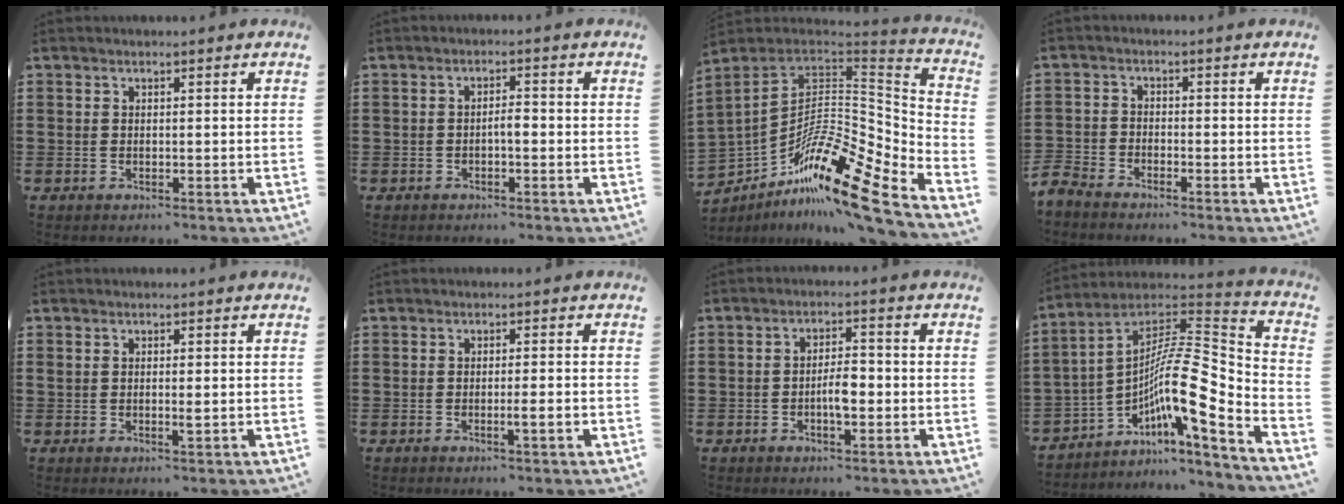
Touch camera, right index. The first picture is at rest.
{"total": 1.9, "force": [-0.6, 0.6, 1.7], "torque": [-0.033, 0.003, -0.012]}
{"total": 17.2, "force": [-10.8, 4.9, 12.5], "torque": [-0.226, 0.002, -0.202]}
{"total": 2.9, "force": [-2.9, 0.3, -0.1], "torque": [-0.020, -0.006, -0.068]}
{"total": 1.4, "force": [0.0, 0.4, 1.3], "torque": [-0.024, 0.000, 0.001]}
{"total": 2.3, "force": [-0.7, 0.0, 2.2], "torque": [-0.035, -0.004, -0.014]}
{"total": 4.1, "force": [-0.9, 1.5, 3.7], "torque": [-0.075, 0.004, -0.019]}
{"total": 12.4, "force": [-3.1, 2.7, 11.7], "torque": [-0.214, -0.038, -0.075]}